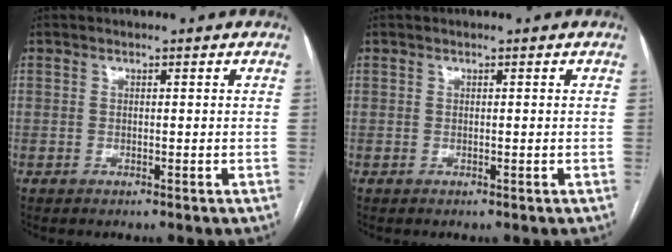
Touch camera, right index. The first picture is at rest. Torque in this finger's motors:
{"motor_torque": [0.00, 0.00, 0.00, 0.00]}